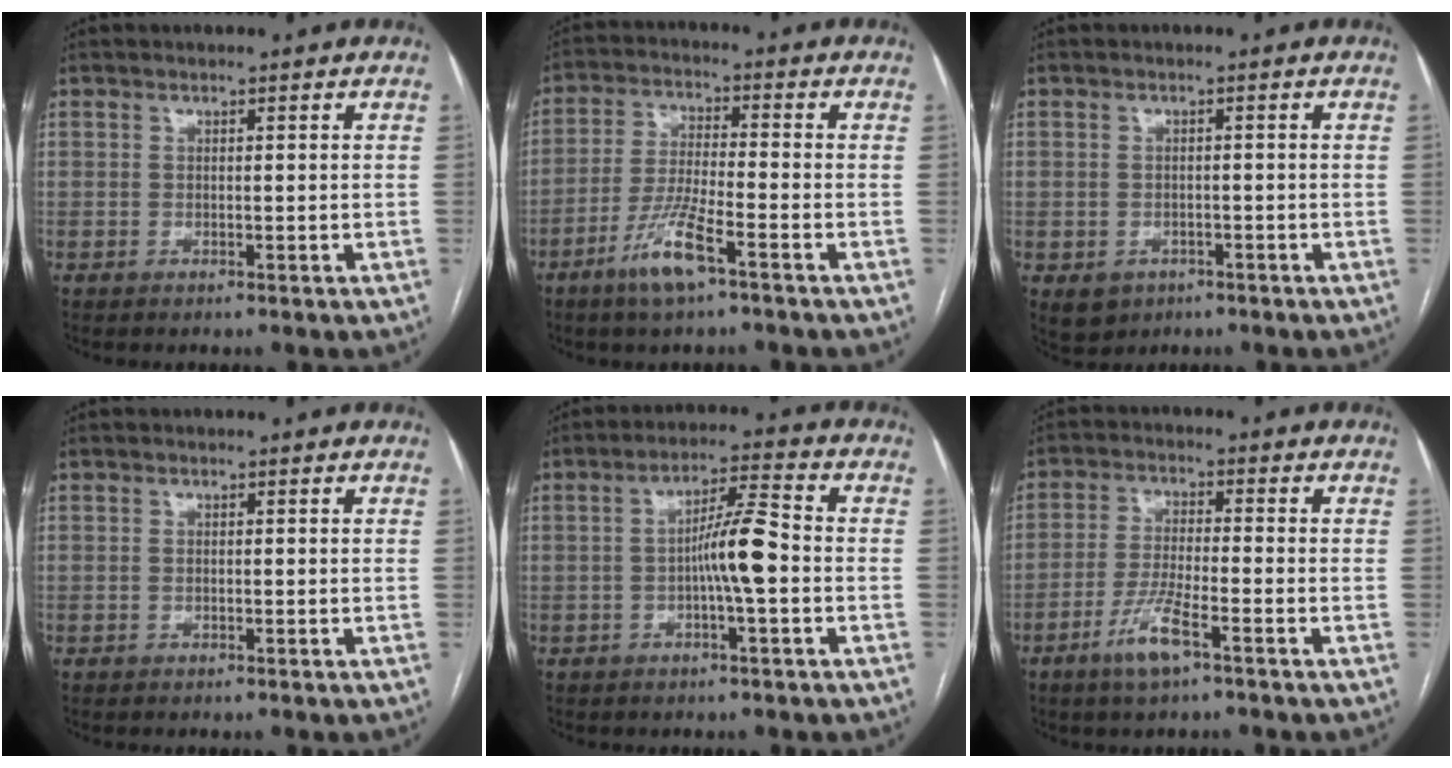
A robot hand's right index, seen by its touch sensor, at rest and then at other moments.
{"total": 8.2, "force": [-4.8, 0.6, 6.6], "torque": [-0.137, -0.010, -0.092]}
{"total": 4.0, "force": [-1.9, 3.4, 1.0], "torque": [-0.012, 0.002, -0.020]}
{"total": 0.0}
{"total": 7.0, "force": [-1.2, 0.3, 6.9], "torque": [-0.122, 0.014, -0.022]}
{"total": 6.4, "force": [-3.8, 0.6, 5.1], "torque": [-0.107, -0.007, -0.074]}